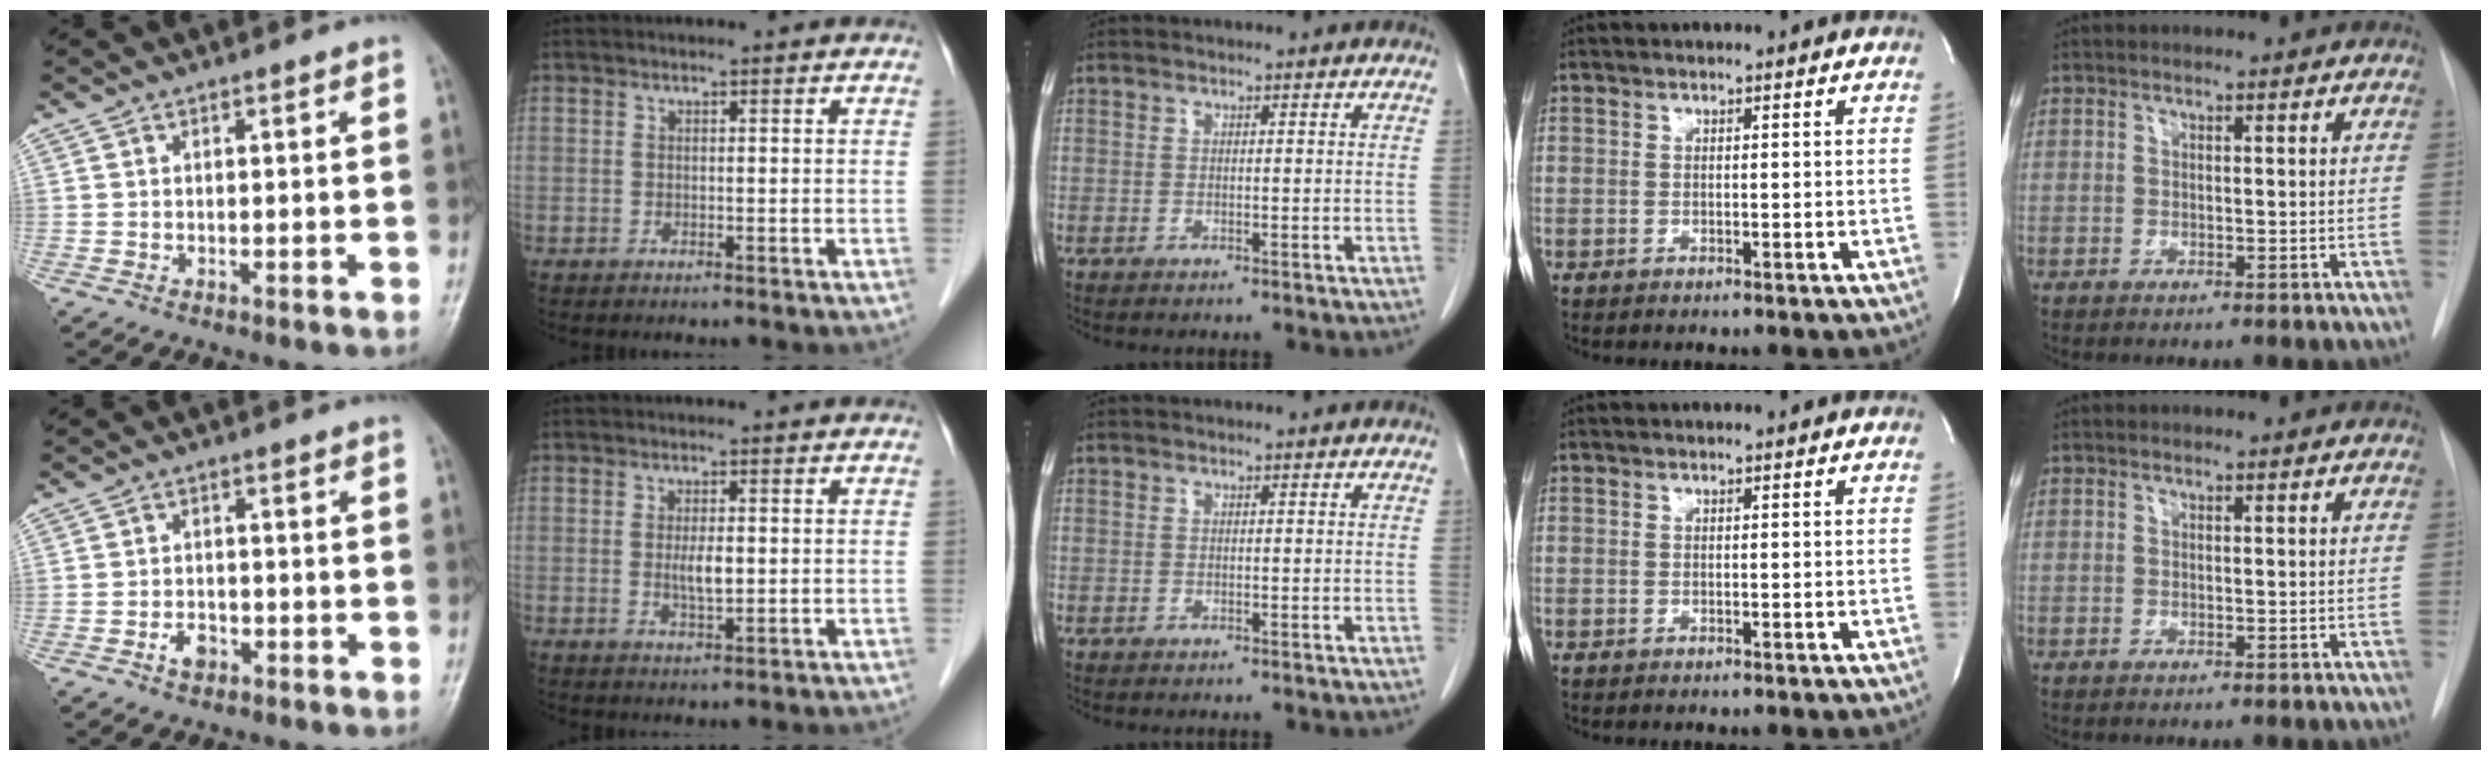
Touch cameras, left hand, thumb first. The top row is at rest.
{"thumb": {"total": 3.1, "force": [-1.5, 2.1, 1.7], "torque": [-0.021, 0.009, -0.026]}, "index": {"total": 2.9, "force": [0.1, 0.7, 2.8], "torque": [-0.053, -0.003, 0.003]}}